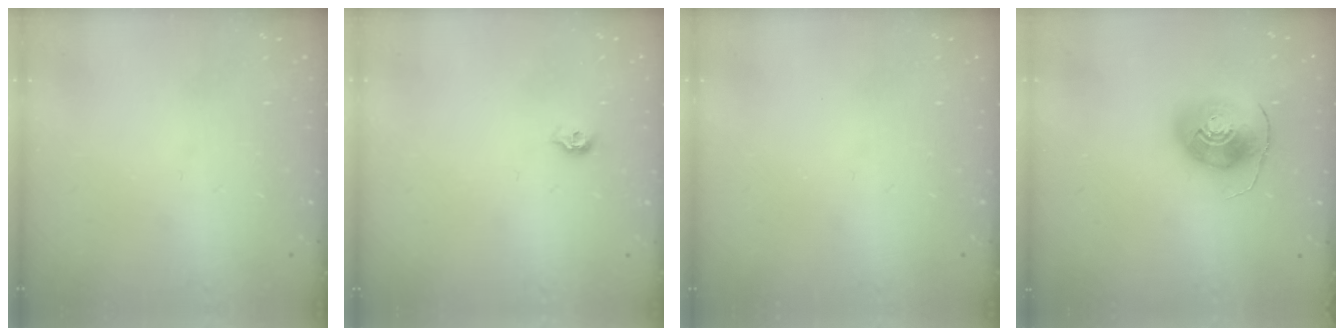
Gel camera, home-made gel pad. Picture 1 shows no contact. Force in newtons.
{"total": 5.8, "press": 5.8, "slide": 0.8}
{"total": 0.0}
{"total": 10.0, "press": 9.9, "slide": 1.4}